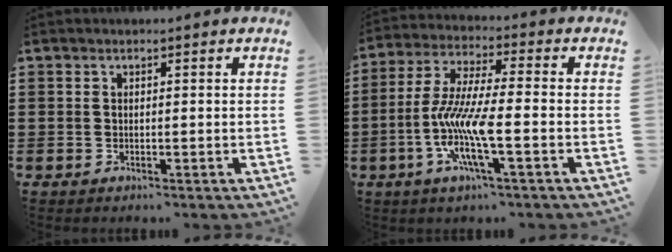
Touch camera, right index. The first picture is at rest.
{"total": 9.8, "force": [-3.3, 1.4, 9.1], "torque": [-0.209, -0.017, -0.072]}